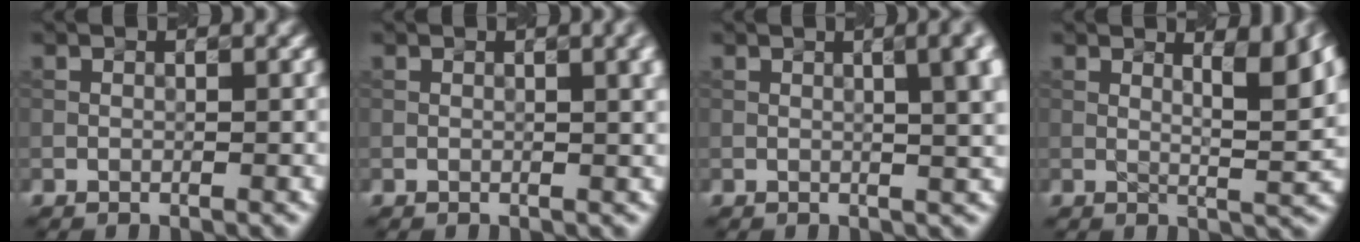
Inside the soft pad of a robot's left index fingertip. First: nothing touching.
{"total": 3.0, "force": [0.9, 1.0, 2.6], "torque": [-0.025, 0.005, 0.011]}
{"total": 6.2, "force": [1.5, 2.4, 5.5], "torque": [-0.029, 0.019, 0.013]}
{"total": 5.6, "force": [2.2, 1.6, 4.9], "torque": [-0.053, 0.000, 0.032]}